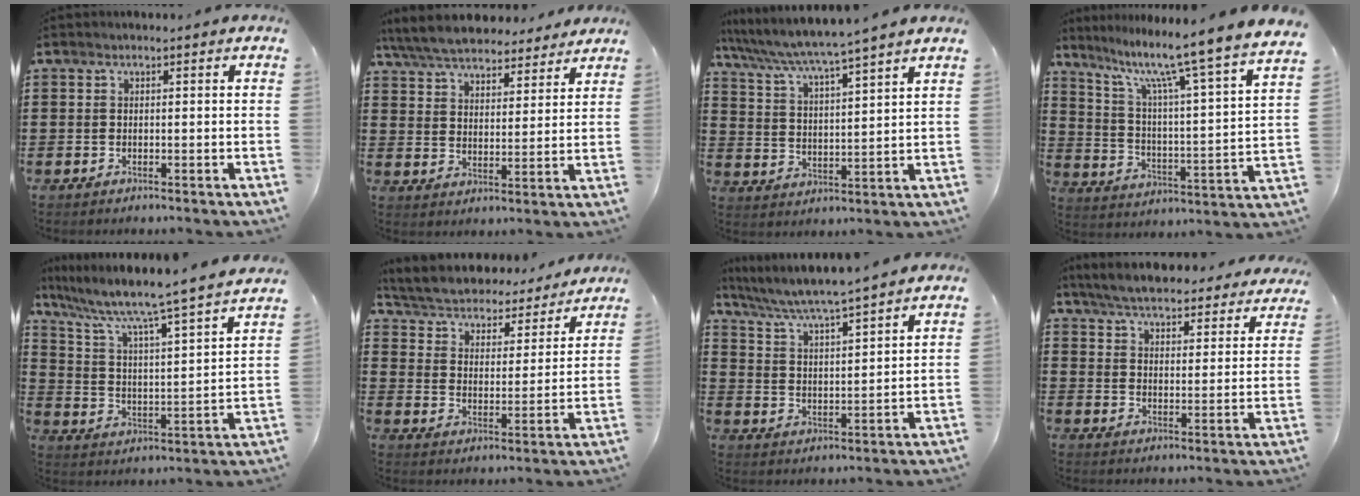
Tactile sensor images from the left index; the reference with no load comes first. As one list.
[{"total": 7.0, "force": [6.6, 1.4, 1.8], "torque": [-0.066, -0.027, 0.119]}, {"total": 4.8, "force": [4.3, -1.0, 1.8], "torque": [-0.056, -0.037, 0.066]}, {"total": 9.7, "force": [7.9, -1.1, 5.5], "torque": [-0.123, -0.075, 0.115]}, {"total": 6.7, "force": [5.8, -0.4, 3.5], "torque": [-0.097, -0.055, 0.084]}, {"total": 4.4, "force": [4.4, 0.4, 0.3], "torque": [-0.033, -0.039, 0.068]}, {"total": 4.9, "force": [4.5, -0.5, 1.8], "torque": [-0.057, -0.034, 0.070]}, {"total": 5.6, "force": [5.5, 0.3, 1.0], "torque": [-0.046, -0.033, 0.094]}]